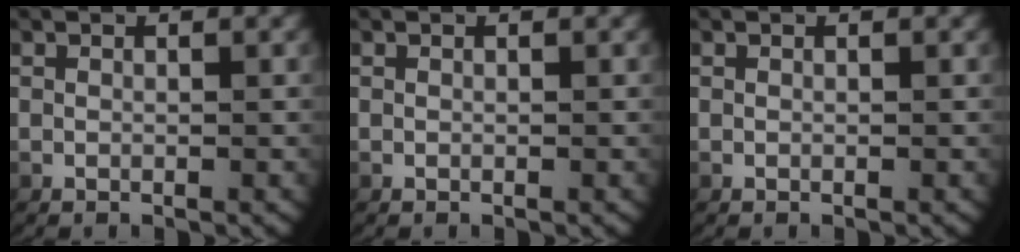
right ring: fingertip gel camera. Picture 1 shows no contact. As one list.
[{"total": 0.0}, {"total": 0.0}]